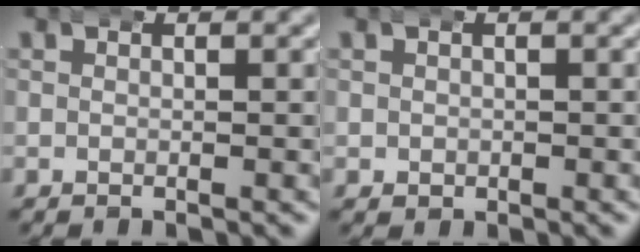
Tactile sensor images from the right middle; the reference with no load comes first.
{"total": 0.9, "force": [-0.1, 0.9, 0.1], "torque": [-0.006, -0.008, 0.007]}